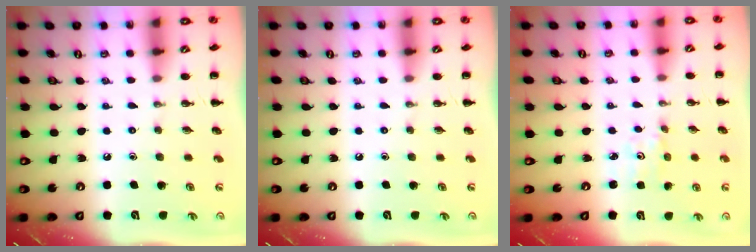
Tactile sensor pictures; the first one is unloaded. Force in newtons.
{"total": 0.0}
{"total": 1.6, "press": 1.6, "slide": 0.2}